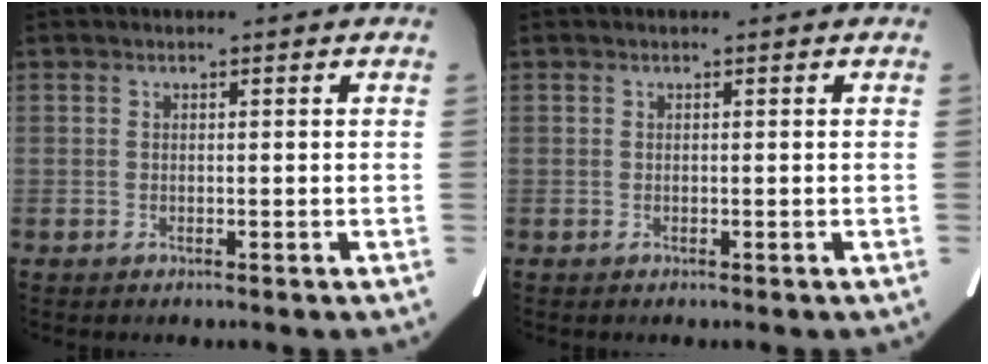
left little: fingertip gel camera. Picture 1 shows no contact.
{"total": 0.0}